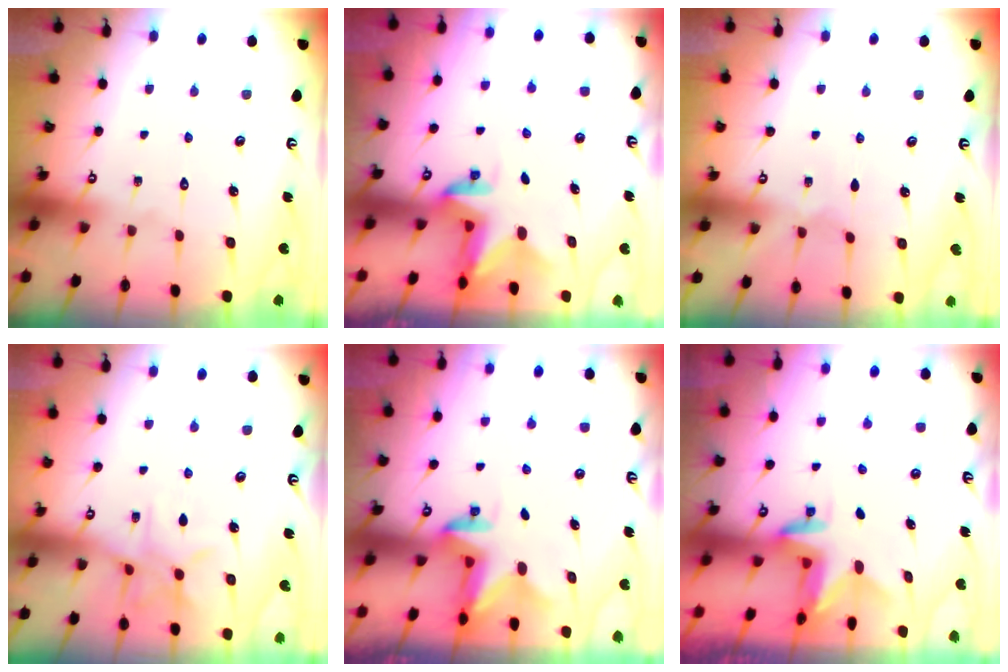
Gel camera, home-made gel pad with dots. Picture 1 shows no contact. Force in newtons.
{"total": 3.0, "press": 3.0, "slide": 0.4}
{"total": 1.1, "press": 1.0, "slide": 0.2}
{"total": 8.6, "press": 8.5, "slide": 0.6}
{"total": 2.7, "press": 2.7, "slide": 0.5}
{"total": 3.0, "press": 3.0, "slide": 0.2}